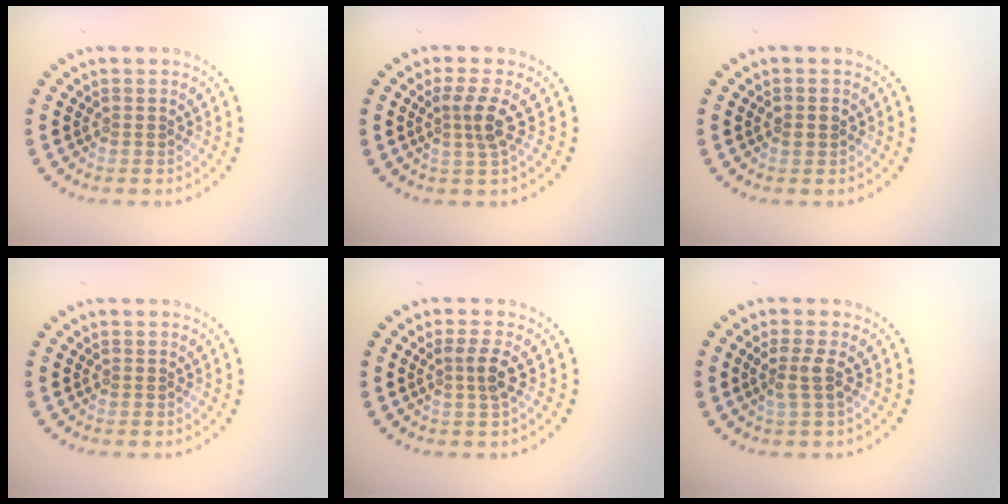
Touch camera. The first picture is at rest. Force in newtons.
{"total": 2.4, "press": 1.7, "slide": 1.7}
{"total": 1.3, "press": 1.3, "slide": 0.1}
{"total": 0.0}
{"total": 1.9, "press": 1.5, "slide": 1.1}
{"total": 1.8, "press": 1.4, "slide": 1.1}